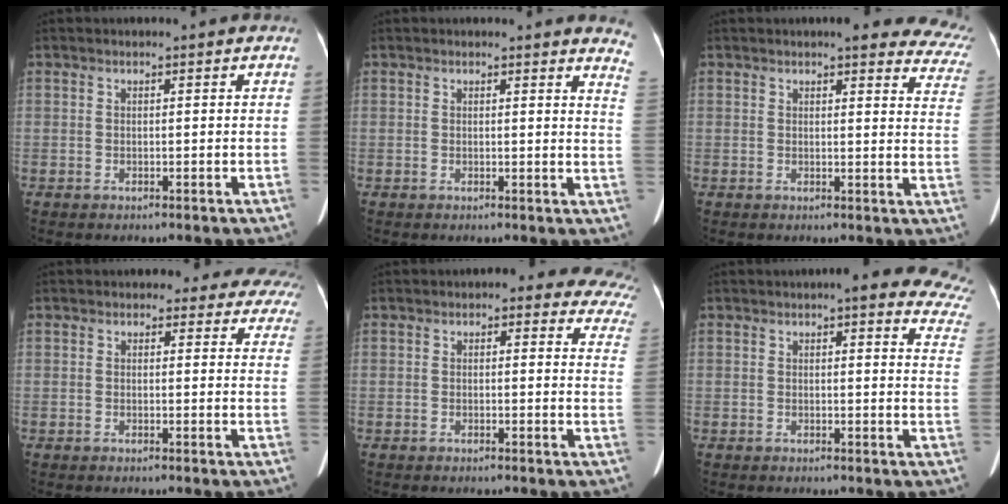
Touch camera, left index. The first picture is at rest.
{"total": 5.0, "force": [4.9, 0.3, 1.1], "torque": [-0.007, -0.033, 0.019]}
{"total": 15.9, "force": [14.1, 3.6, 6.6], "torque": [-0.040, -0.029, 0.128]}
{"total": 11.1, "force": [10.1, 4.5, 0.9], "torque": [0.040, -0.021, 0.071]}
{"total": 12.8, "force": [10.6, 5.0, 5.2], "torque": [-0.014, -0.006, 0.079]}
{"total": 15.4, "force": [12.5, 3.7, 8.2], "torque": [-0.066, -0.007, 0.114]}